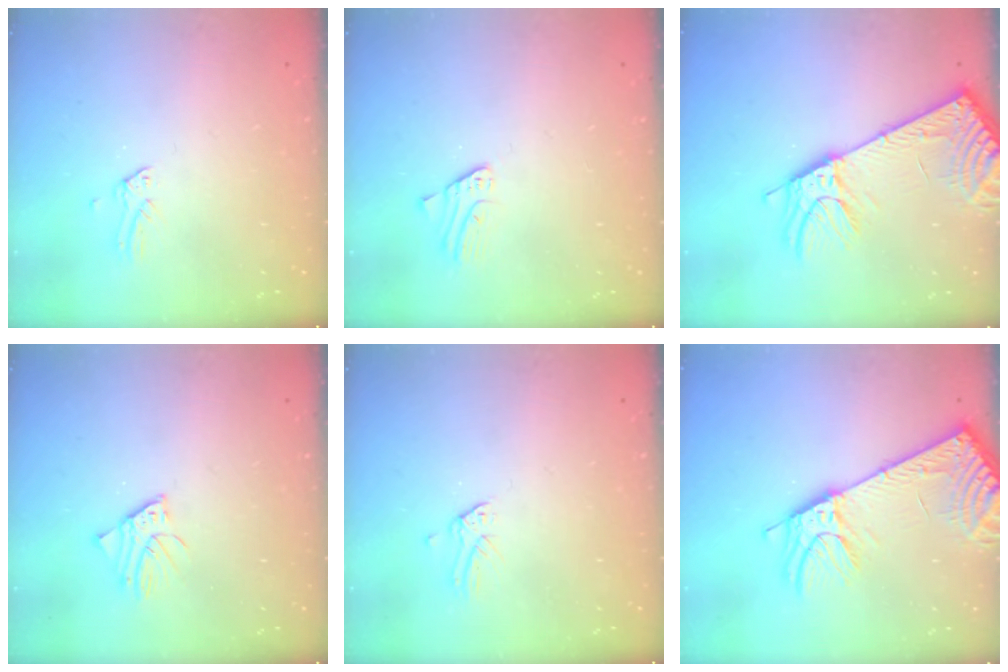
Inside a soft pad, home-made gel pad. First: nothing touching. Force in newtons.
{"total": 2.4, "press": 2.4, "slide": 0.2}
{"total": 13.3, "press": 13.0, "slide": 3.0}
{"total": 1.6, "press": 1.6, "slide": 0.2}
{"total": 0.0}
{"total": 13.3, "press": 13.0, "slide": 3.0}